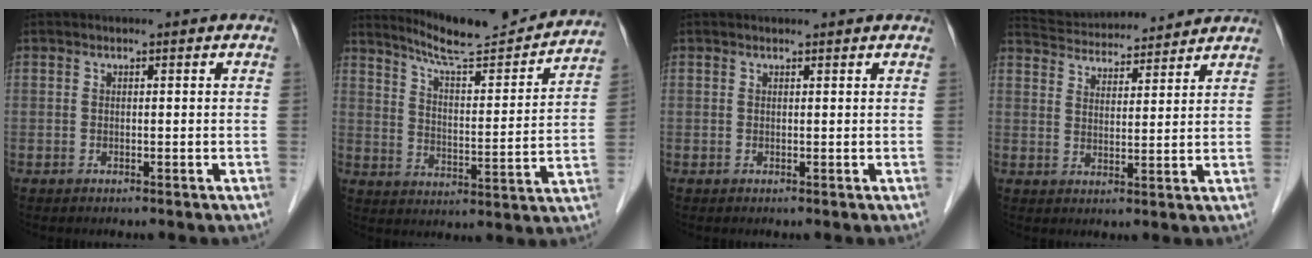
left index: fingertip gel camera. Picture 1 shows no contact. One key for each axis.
{"total": 16.2, "fx": 15.4, "fy": 0.2, "fz": 5.1, "tx": -0.086, "ty": -0.025, "tz": 0.220}
{"total": 1.8, "fx": 1.8, "fy": 0.0, "fz": 0.3, "tx": -0.008, "ty": 0.008, "tz": 0.022}
{"total": 13.1, "fx": 12.6, "fy": 1.8, "fz": 3.2, "tx": -0.061, "ty": 0.030, "tz": 0.195}